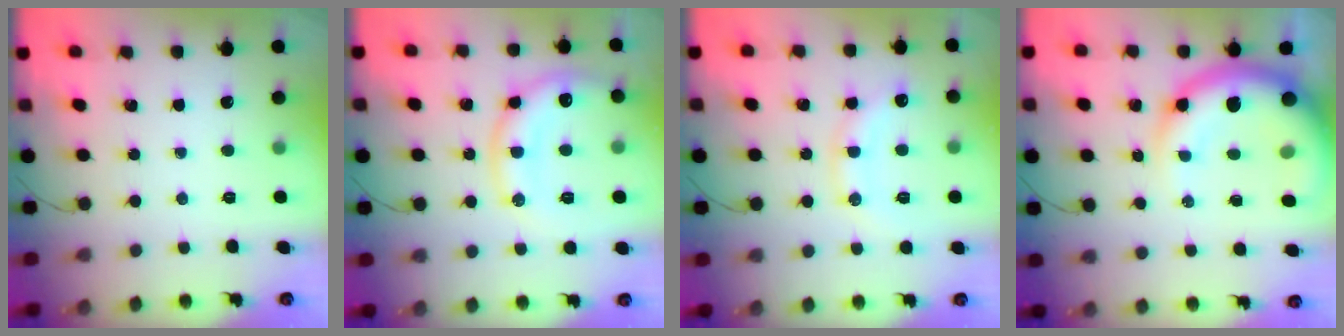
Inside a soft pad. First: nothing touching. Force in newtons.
{"total": 14.9, "press": 14.9, "slide": 1.1}
{"total": 12.6, "press": 12.6, "slide": 0.5}
{"total": 16.0, "press": 15.5, "slide": 4.2}